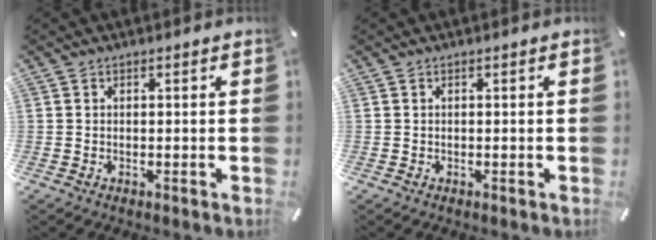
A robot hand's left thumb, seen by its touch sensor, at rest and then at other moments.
{"total": 0.0}